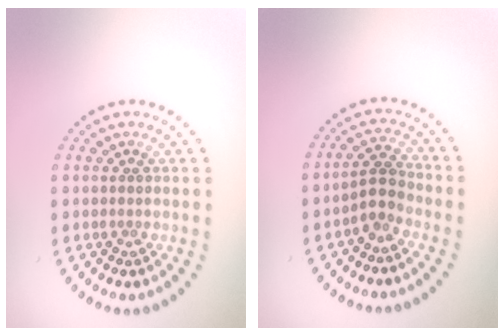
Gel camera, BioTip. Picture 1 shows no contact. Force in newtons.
{"total": 2.2, "press": 1.9, "slide": 1.2}